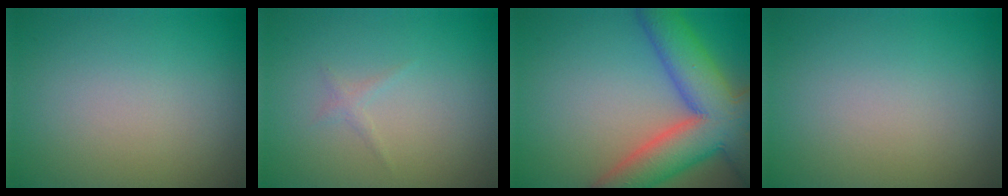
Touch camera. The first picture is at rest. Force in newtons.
{"total": 0.7, "press": 0.7, "slide": 0.1}
{"total": 10.2, "press": 10.2, "slide": 0.5}
{"total": 0.0}